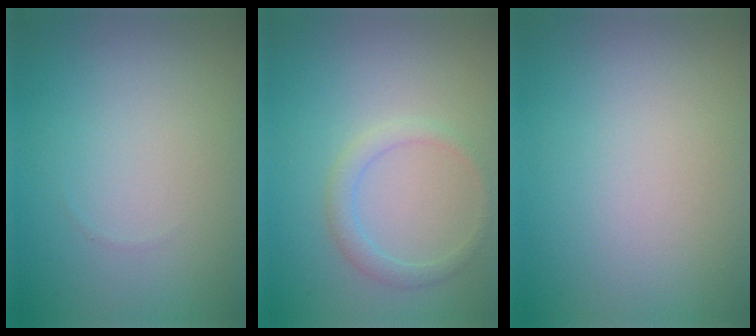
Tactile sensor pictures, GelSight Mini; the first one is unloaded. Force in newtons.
{"total": 1.7, "press": 1.7, "slide": 0.2}
{"total": 0.0}